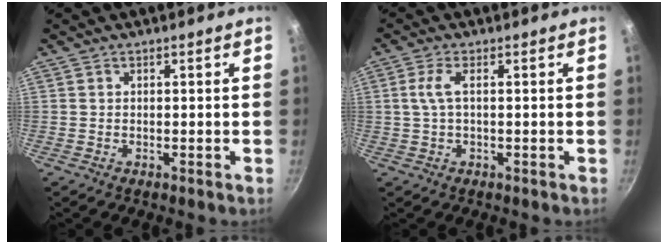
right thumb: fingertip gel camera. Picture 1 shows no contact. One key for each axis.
{"total": 3.6, "fx": 0.3, "fy": 1.3, "fz": 3.3, "tx": -0.081, "ty": 0.008, "tz": 0.004}